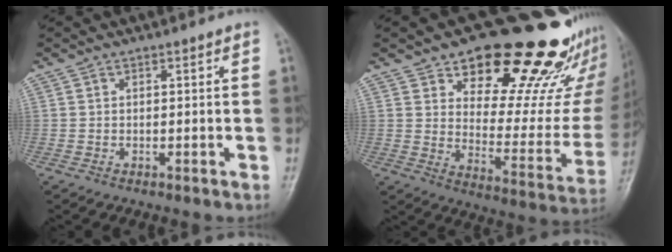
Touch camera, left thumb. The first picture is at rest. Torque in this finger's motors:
{"motor_torque": [0.56, 0.48, 1.39, -1.38, 0.11]}